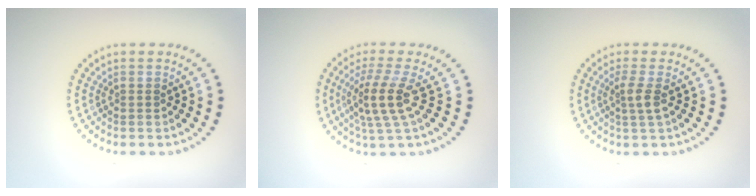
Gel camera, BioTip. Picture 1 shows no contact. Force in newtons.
{"total": 3.7, "press": 2.8, "slide": 2.5}
{"total": 1.9, "press": 1.4, "slide": 1.3}